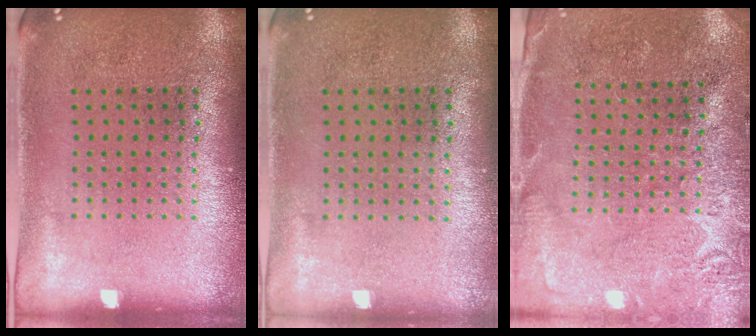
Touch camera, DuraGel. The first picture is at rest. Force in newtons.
{"total": 0.0}
{"total": 2.7, "press": 2.7, "slide": 0.4}